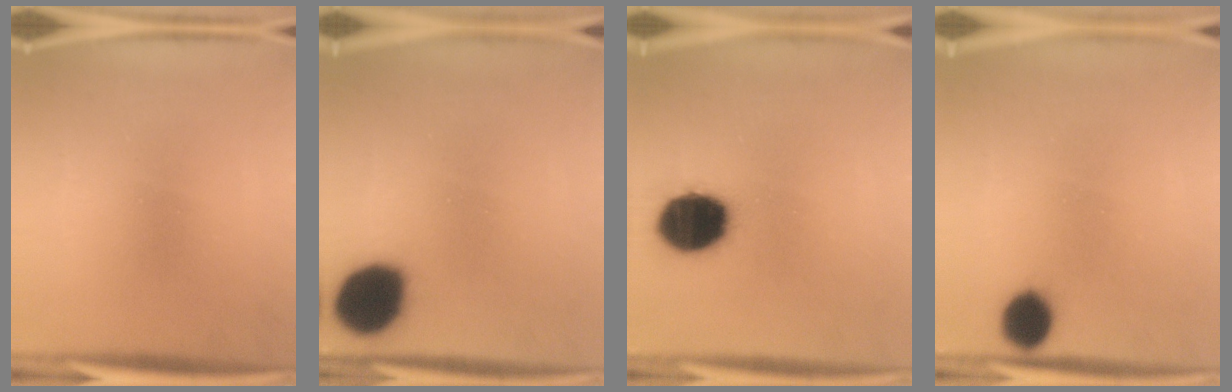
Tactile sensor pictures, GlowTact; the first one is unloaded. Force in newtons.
{"total": 16.5}
{"total": 17.9}
{"total": 6.3}